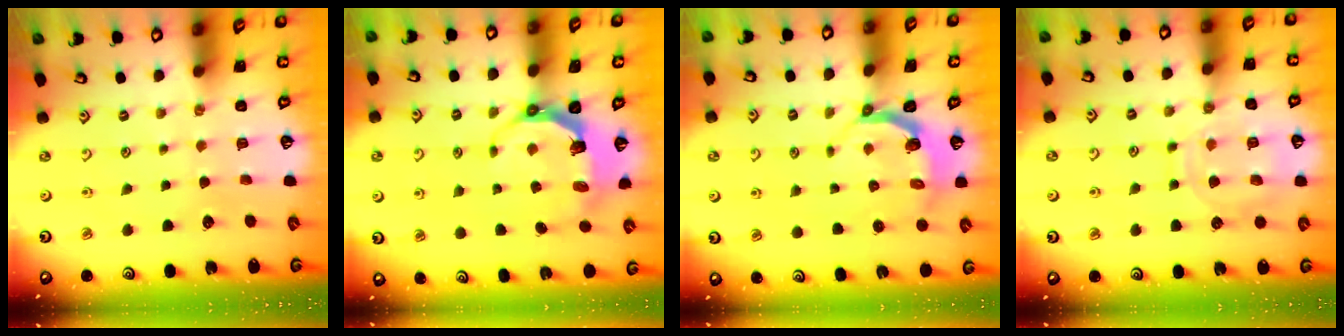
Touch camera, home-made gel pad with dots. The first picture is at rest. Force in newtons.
{"total": 6.0, "press": 4.6, "slide": 3.9}
{"total": 4.5, "press": 3.5, "slide": 3.0}
{"total": 12.6, "press": 12.5, "slide": 1.1}